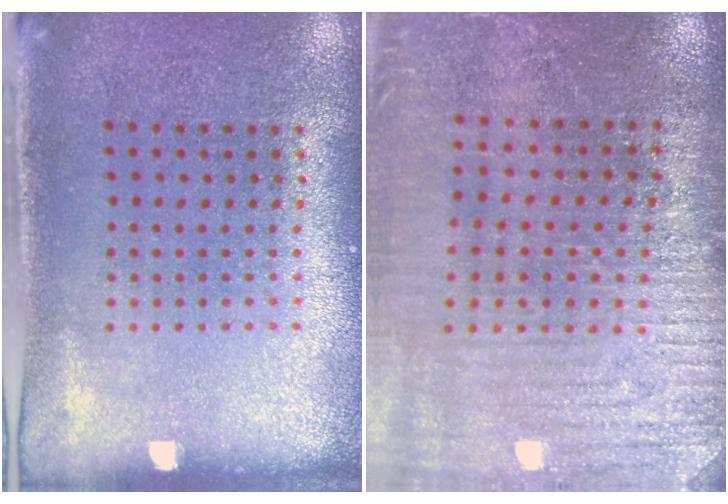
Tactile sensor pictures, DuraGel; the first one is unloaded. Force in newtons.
{"total": 3.0, "press": 3.0, "slide": 0.4}